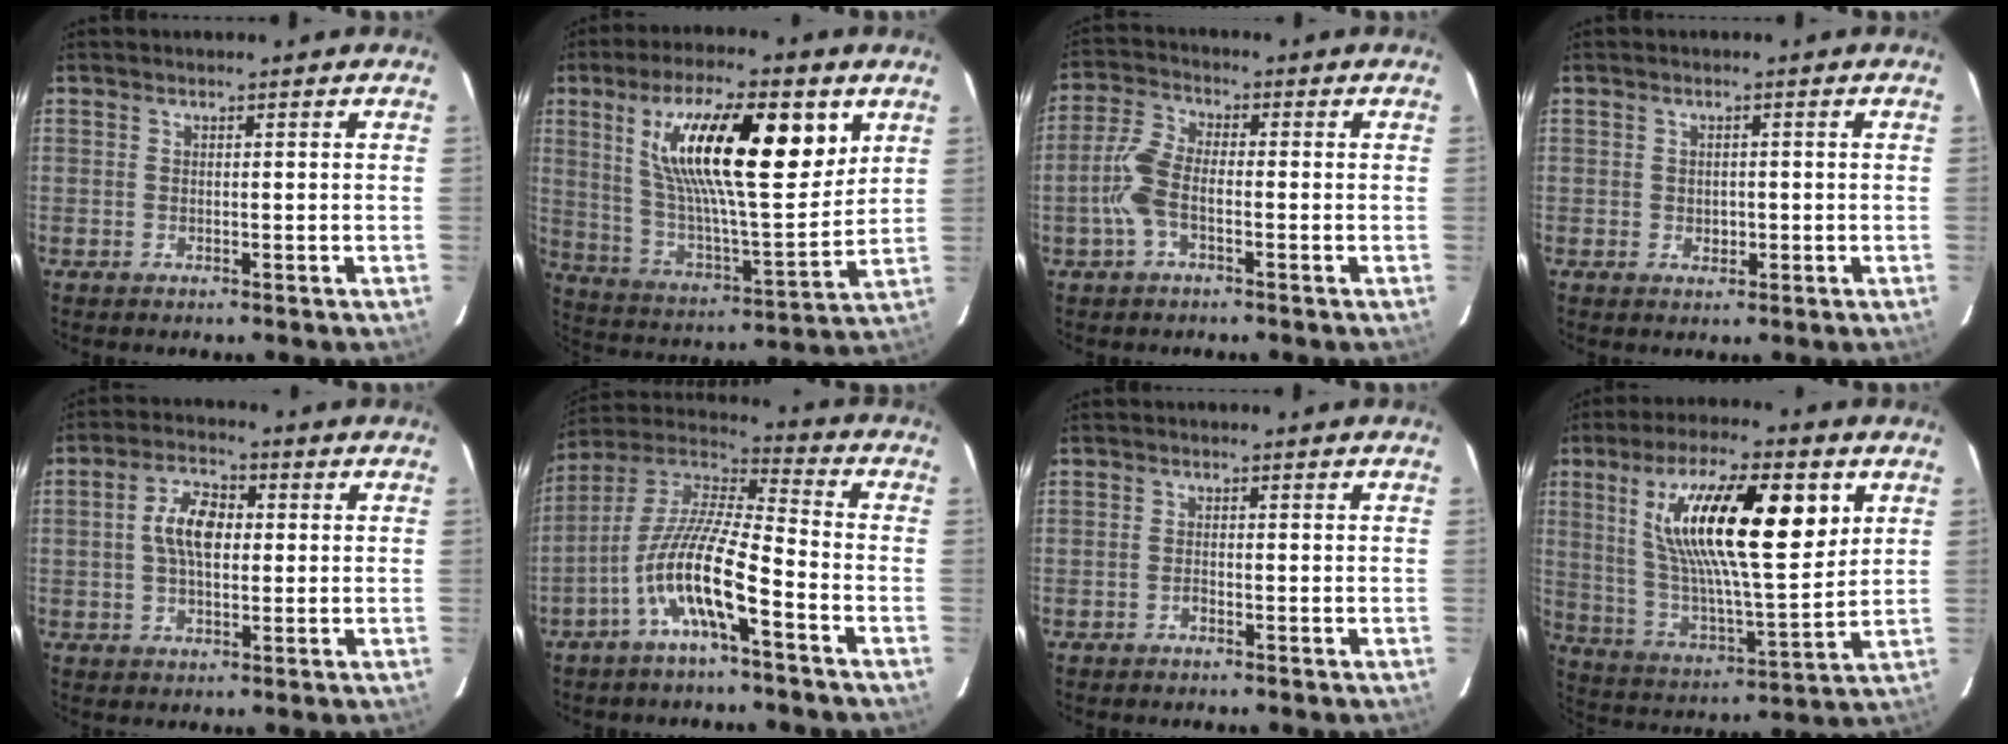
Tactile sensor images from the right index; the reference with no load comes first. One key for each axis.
{"total": 23.8, "fx": 9.6, "fy": 6.9, "fz": 20.7, "tx": -0.353, "ty": 0.011, "tz": 0.167}
{"total": 6.7, "fx": -2.1, "fy": 2.7, "fz": 5.8, "tx": -0.136, "ty": 0.009, "tz": -0.046}
{"total": 1.9, "fx": -0.2, "fy": 1.7, "fz": 0.9, "tx": -0.012, "ty": 0.002, "tz": -0.001}
{"total": 7.2, "fx": 0.6, "fy": 4.0, "fz": 6.0, "tx": -0.112, "ty": 0.017, "tz": 0.011}
{"total": 13.2, "fx": -6.1, "fy": 2.3, "fz": 11.5, "tx": -0.226, "ty": 0.001, "tz": -0.123}
{"total": 0.8, "fx": -0.7, "fy": 0.4, "fz": 0.3, "tx": -0.006, "ty": 0.002, "tz": -0.014}
{"total": 22.5, "fx": 8.0, "fy": 6.3, "fz": 20.0, "tx": -0.354, "ty": 0.011, "tz": 0.142}